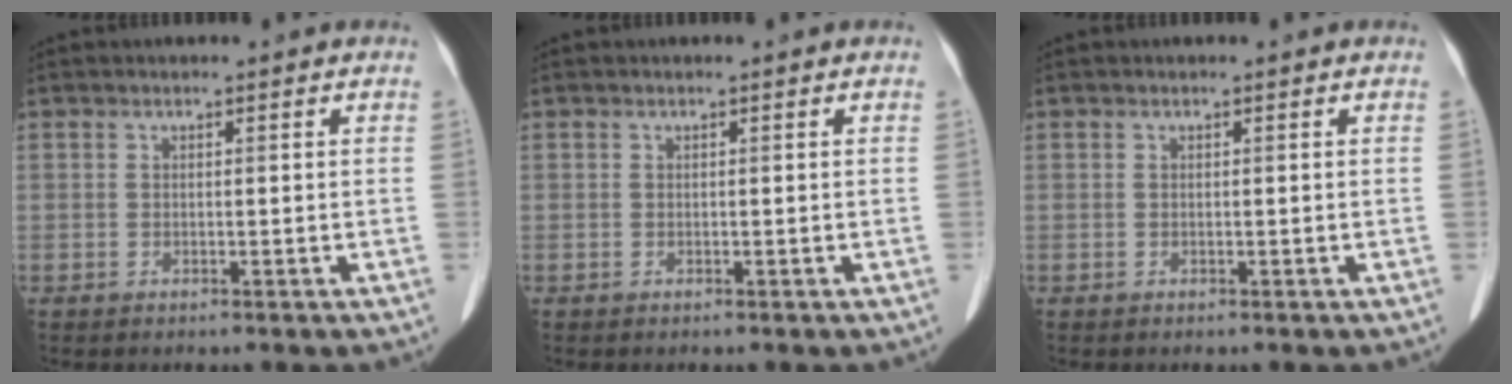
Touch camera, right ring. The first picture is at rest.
{"total": 0.0}
{"total": 0.0}